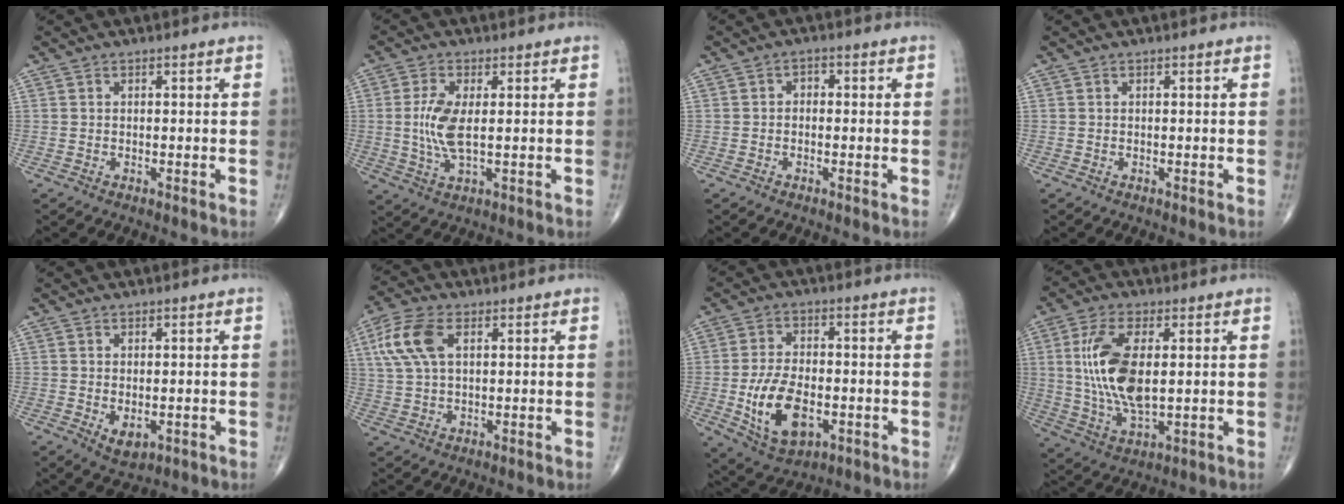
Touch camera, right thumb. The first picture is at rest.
{"total": 7.1, "force": [0.4, 2.8, 6.6], "torque": [-0.152, -0.008, 0.008]}
{"total": 1.6, "force": [-0.3, 1.3, 1.0], "torque": [-0.001, 0.009, -0.012]}
{"total": 0.0}
{"total": 3.7, "force": [-0.7, 2.2, 2.8], "torque": [-0.035, -0.007, 0.000]}
{"total": 9.3, "force": [3.0, 4.9, 7.3], "torque": [-0.169, 0.011, 0.060]}
{"total": 12.6, "force": [-3.0, 7.2, 10.0], "torque": [-0.171, 0.004, -0.042]}
{"total": 14.0, "force": [1.9, 6.4, 12.3], "torque": [-0.255, -0.011, 0.043]}